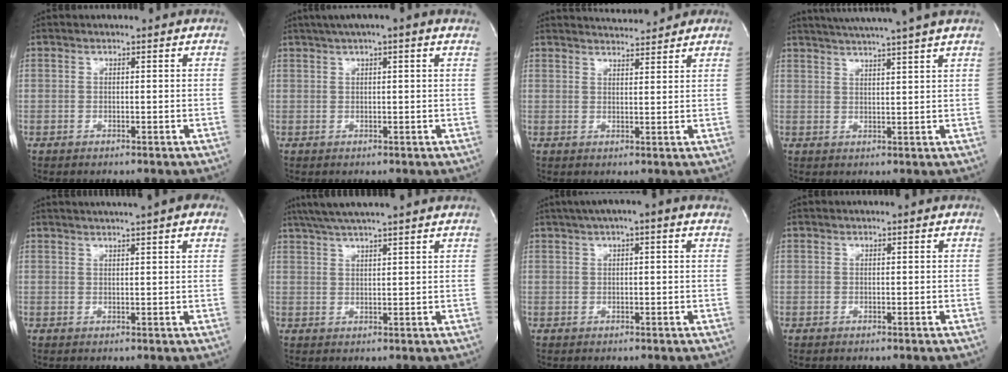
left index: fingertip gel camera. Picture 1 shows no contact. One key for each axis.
{"total": 5.9, "fx": 3.9, "fy": 0.1, "fz": 4.4, "tx": -0.070, "ty": 0.031, "tz": 0.057}
{"total": 6.1, "fx": 5.9, "fy": 0.2, "fz": 1.5, "tx": -0.030, "ty": 0.010, "tz": 0.079}
{"total": 11.5, "fx": 9.9, "fy": -1.6, "fz": 5.7, "tx": -0.096, "ty": 0.003, "tz": 0.128}
{"total": 8.4, "fx": 6.6, "fy": 0.3, "fz": 5.2, "tx": -0.085, "ty": 0.028, "tz": 0.076}
{"total": 9.0, "fx": 7.6, "fy": -0.7, "fz": 4.8, "tx": -0.085, "ty": 0.029, "tz": 0.112}
{"total": 6.1, "fx": 3.7, "fy": 0.6, "fz": 4.9, "tx": -0.078, "ty": 0.036, "tz": 0.052}
{"total": 0.0}